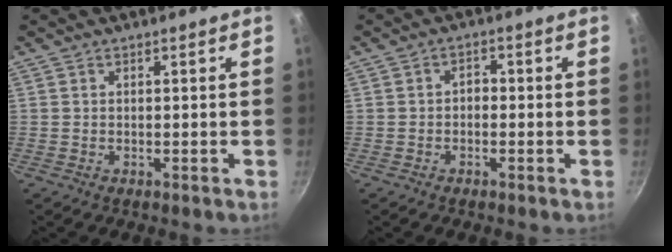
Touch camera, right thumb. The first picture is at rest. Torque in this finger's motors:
{"motor_torque": [-0.22, -0.06, -0.04, -0.14, 0.04]}